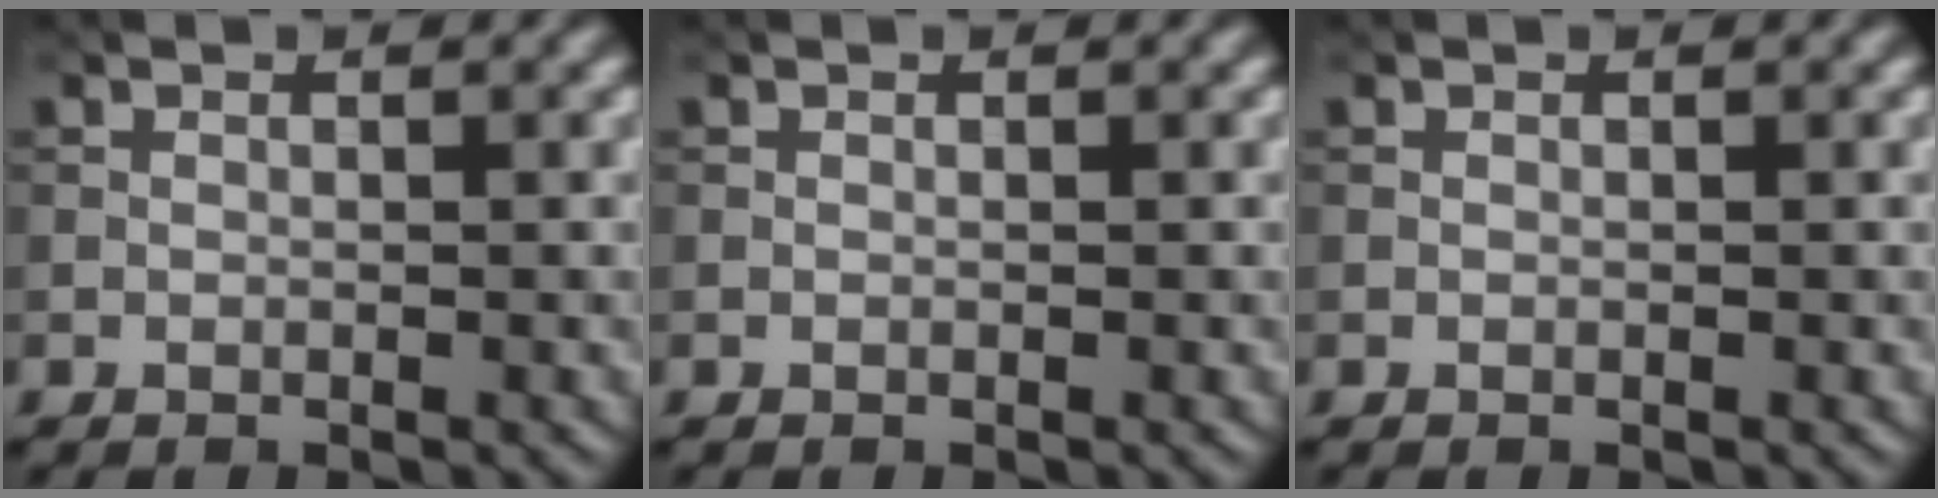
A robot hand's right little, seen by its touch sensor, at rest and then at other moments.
{"total": 0.0}
{"total": 0.0}